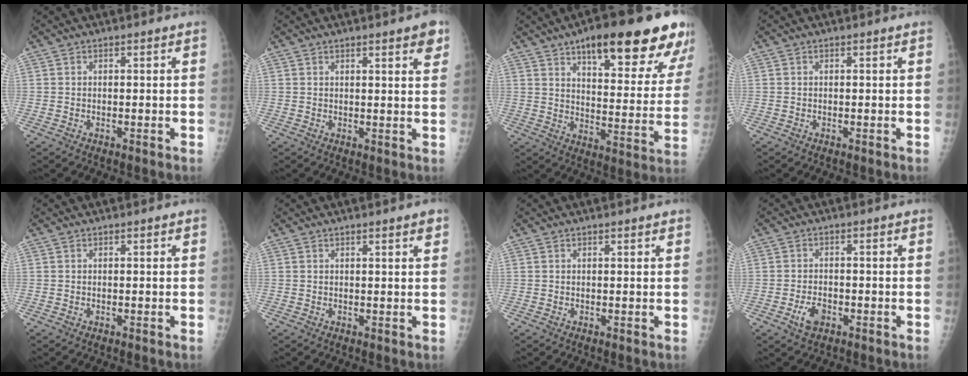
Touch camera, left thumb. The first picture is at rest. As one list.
[{"total": 4.4, "force": [2.7, 0.8, 3.5], "torque": [-0.035, -0.010, 0.030]}, {"total": 24.7, "force": [15.1, 7.1, 18.2], "torque": [-0.212, -0.044, 0.212]}, {"total": 0.0}, {"total": 0.0}, {"total": 2.0, "force": [1.2, 0.2, 1.6], "torque": [-0.021, -0.005, 0.015]}, {"total": 1.0, "force": [0.7, 0.2, 0.7], "torque": [-0.008, 0.000, 0.009]}, {"total": 3.8, "force": [-1.8, 2.3, 2.4], "torque": [-0.040, 0.009, -0.030]}]